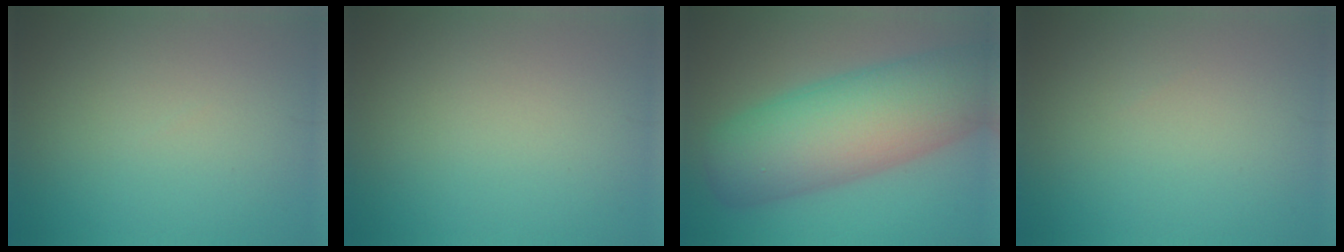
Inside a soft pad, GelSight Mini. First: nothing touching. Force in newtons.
{"total": 0.0}
{"total": 12.0, "press": 12.0, "slide": 0.5}
{"total": 0.0}